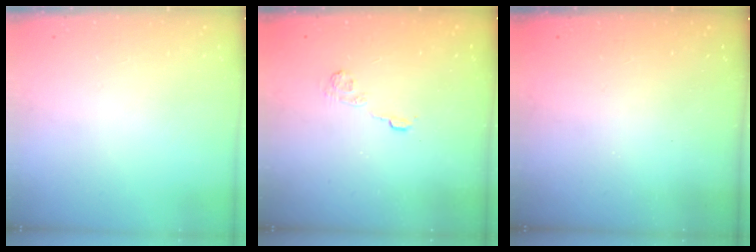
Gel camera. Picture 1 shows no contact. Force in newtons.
{"total": 3.5, "press": 3.2, "slide": 1.4}
{"total": 2.3, "press": 2.2, "slide": 0.7}